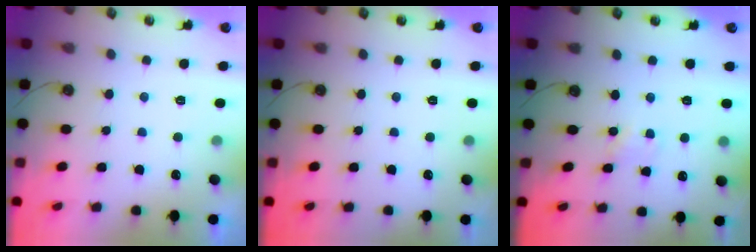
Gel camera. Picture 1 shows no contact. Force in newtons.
{"total": 0.0}
{"total": 2.0, "press": 2.0, "slide": 0.2}